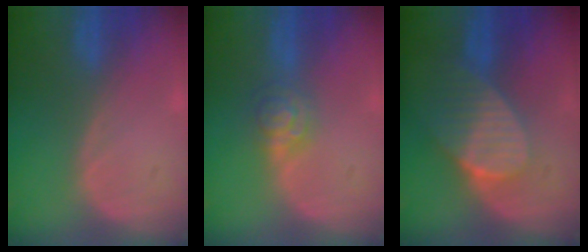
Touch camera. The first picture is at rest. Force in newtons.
{"total": 4.4, "press": 3.9, "slide": 2.0}
{"total": 7.4, "press": 6.8, "slide": 2.8}